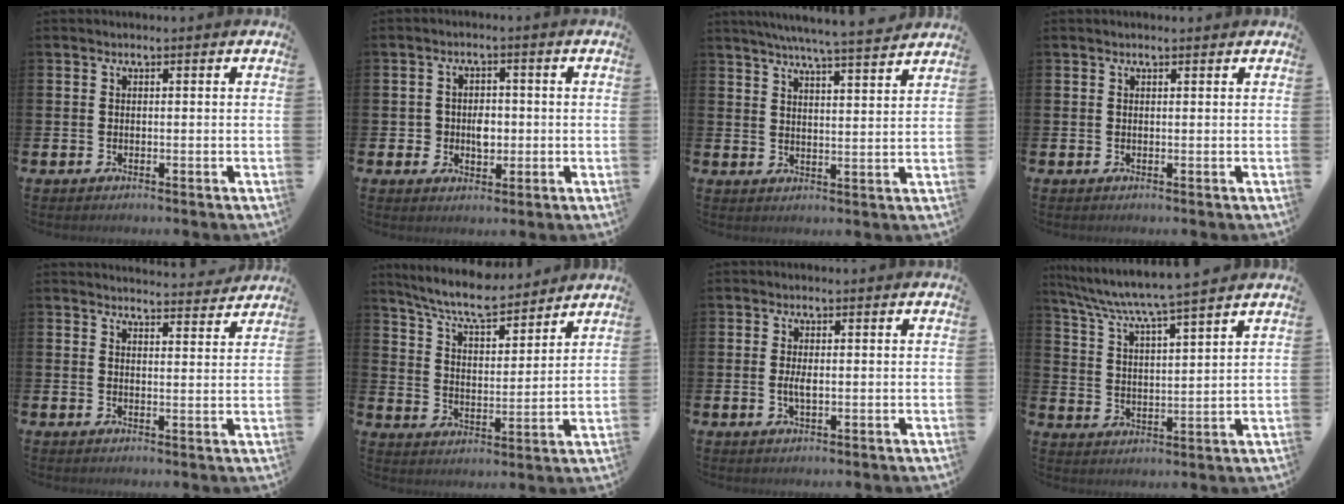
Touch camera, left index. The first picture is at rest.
{"total": 3.3, "force": [-0.4, 2.8, 1.9], "torque": [-0.021, -0.001, -0.016]}
{"total": 6.4, "force": [6.1, -0.6, 1.9], "torque": [-0.038, -0.039, 0.103]}
{"total": 0.6, "force": [0.5, 0.1, 0.2], "torque": [0.002, 0.000, 0.008]}
{"total": 3.8, "force": [3.8, 0.0, 0.1], "torque": [0.004, -0.032, 0.065]}
{"total": 8.0, "force": [7.3, 1.4, 2.9], "torque": [-0.077, -0.045, 0.127]}
{"total": 2.0, "force": [0.0, 0.7, 1.9], "torque": [-0.029, -0.001, -0.003]}
{"total": 6.5, "force": [6.2, -0.3, 2.1], "torque": [-0.065, -0.043, 0.104]}